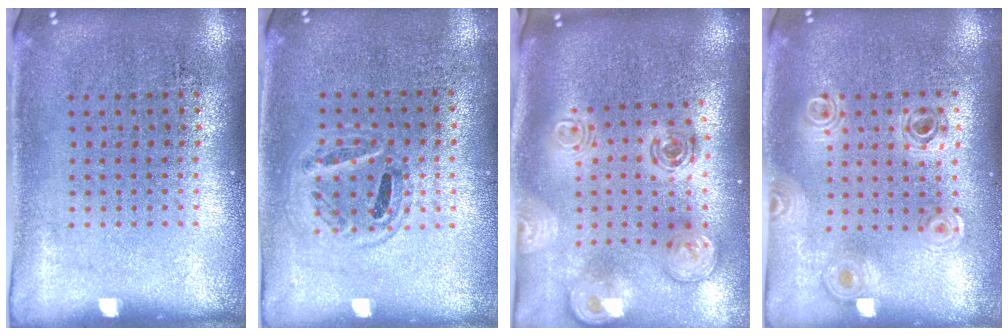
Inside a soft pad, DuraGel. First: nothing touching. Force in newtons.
{"total": 0.9, "press": 0.9, "slide": 0.1}
{"total": 2.6, "press": 1.9, "slide": 1.8}
{"total": 0.9, "press": 0.9, "slide": 0.1}